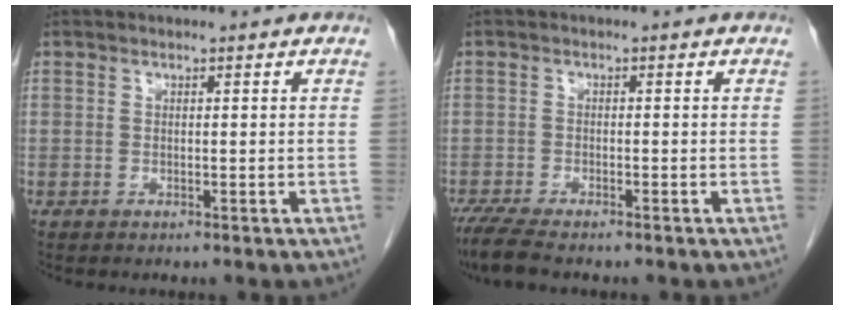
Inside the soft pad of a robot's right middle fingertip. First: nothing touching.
{"total": 5.8, "force": [-4.7, 1.1, 3.3], "torque": [-0.064, -0.016, -0.079]}